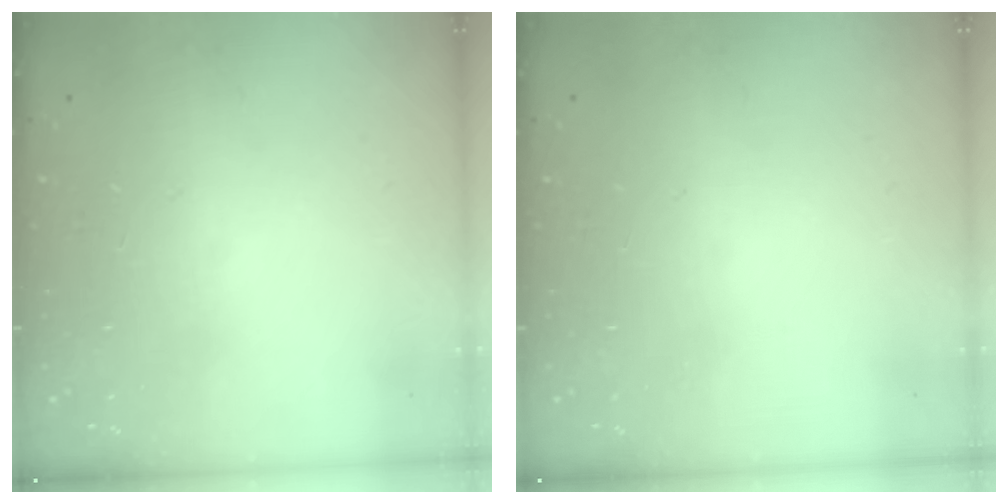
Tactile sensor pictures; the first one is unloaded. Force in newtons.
{"total": 0.0}